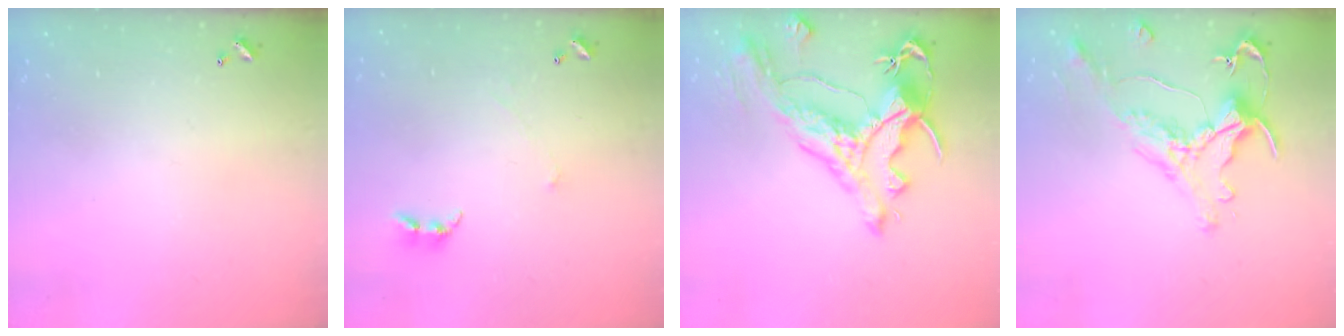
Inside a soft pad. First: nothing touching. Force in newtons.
{"total": 0.7, "press": 0.6, "slide": 0.5}
{"total": 5.1, "press": 4.8, "slide": 1.7}
{"total": 0.7, "press": 0.1, "slide": 0.7}